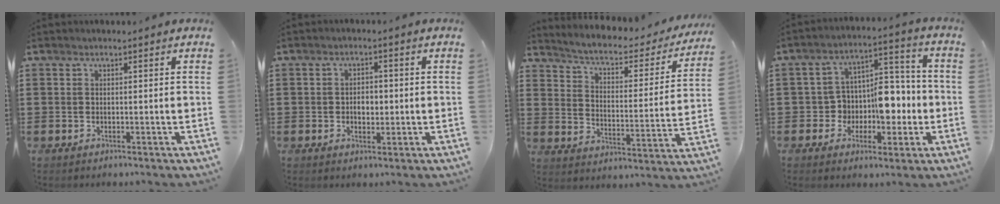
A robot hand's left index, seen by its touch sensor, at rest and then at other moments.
{"total": 2.7, "force": [-0.4, 1.7, 2.0], "torque": [-0.034, 0.001, -0.012]}
{"total": 3.7, "force": [3.1, 0.8, 1.9], "torque": [-0.056, -0.025, 0.042]}
{"total": 8.3, "force": [-1.2, 6.8, 4.5], "torque": [-0.070, 0.006, -0.020]}